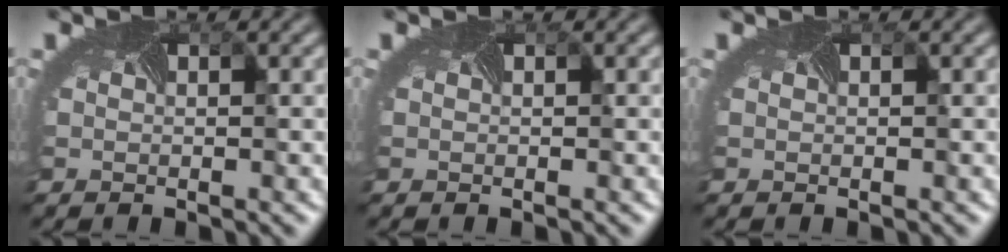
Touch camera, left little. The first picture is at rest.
{"total": 0.0}
{"total": 0.0}